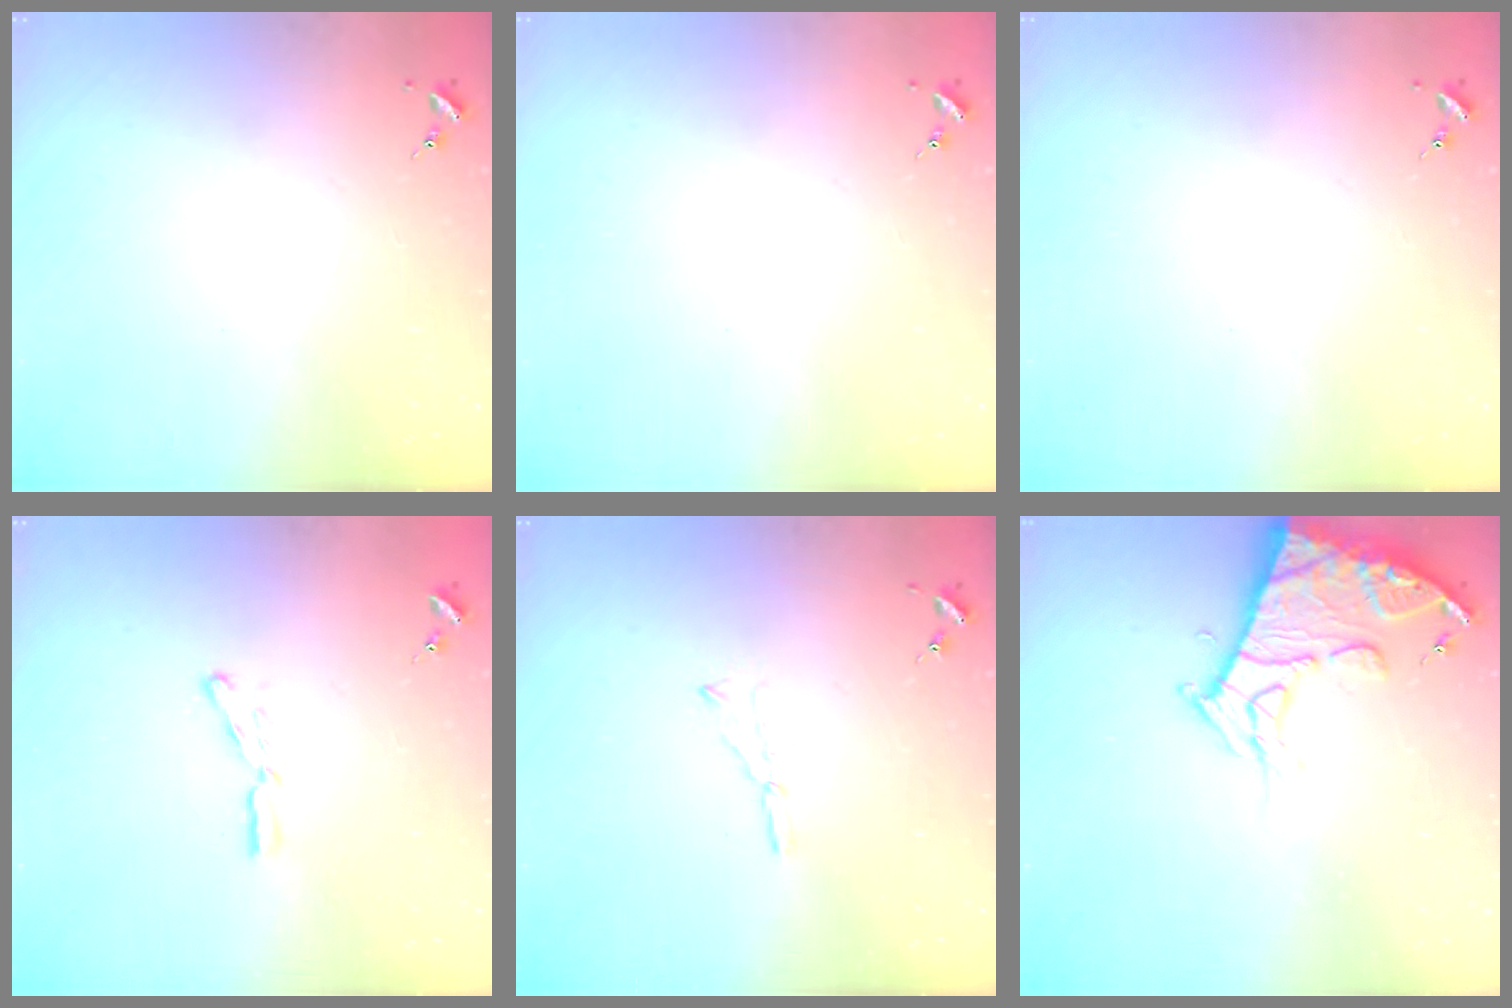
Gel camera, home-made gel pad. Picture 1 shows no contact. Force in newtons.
{"total": 0.0}
{"total": 0.0}
{"total": 4.7, "press": 4.7, "slide": 0.3}
{"total": 3.5, "press": 3.5, "slide": 0.4}
{"total": 14.1, "press": 14.0, "slide": 1.5}